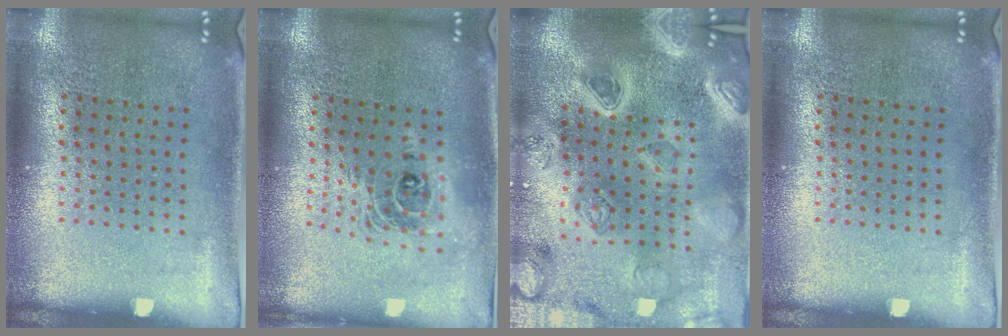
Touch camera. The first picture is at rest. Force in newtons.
{"total": 1.8, "press": 1.4, "slide": 1.1}
{"total": 5.1, "press": 4.3, "slide": 2.8}
{"total": 0.0}